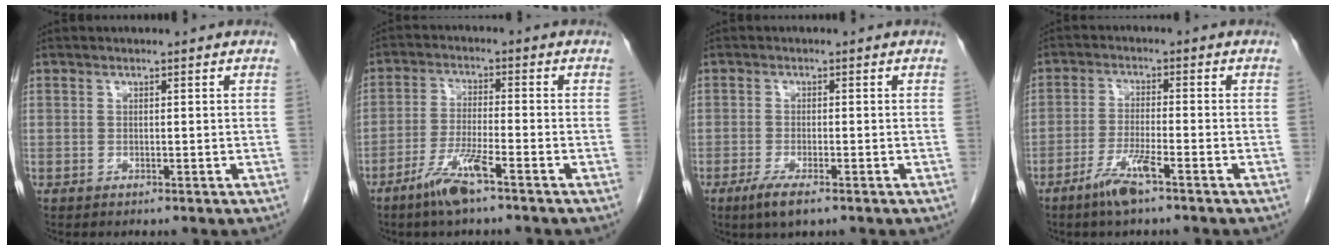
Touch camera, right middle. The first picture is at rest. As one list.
[{"total": 6.4, "force": [-4.2, 0.3, 4.8], "torque": [-0.101, -0.009, -0.082]}, {"total": 3.9, "force": [-2.4, 0.7, 3.0], "torque": [-0.061, -0.009, -0.042]}, {"total": 5.1, "force": [-3.4, 0.2, 3.9], "torque": [-0.080, -0.007, -0.066]}]